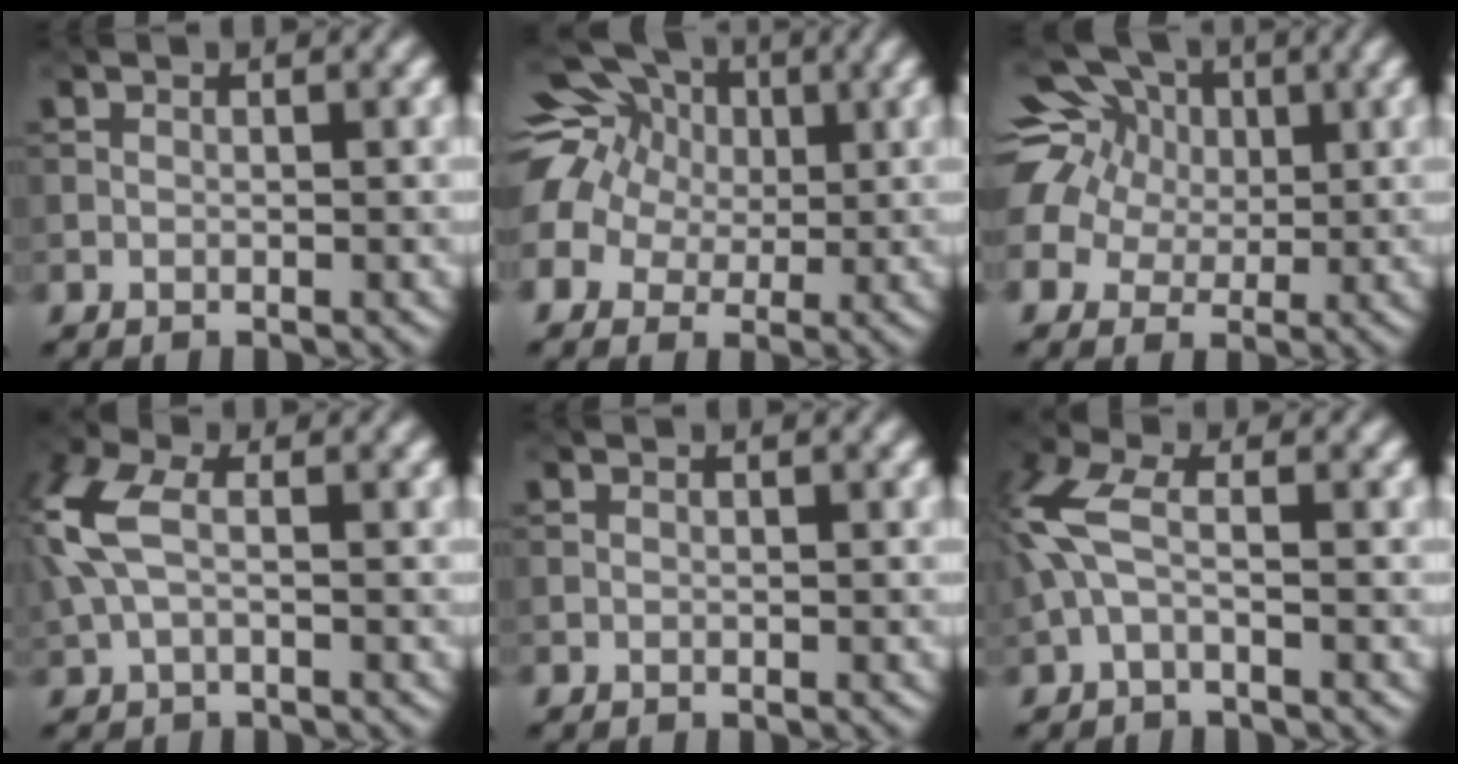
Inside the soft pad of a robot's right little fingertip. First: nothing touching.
{"total": 13.5, "force": [4.8, 10.6, 6.8], "torque": [-0.164, 0.047, 0.054]}
{"total": 12.5, "force": [5.7, 8.6, 6.9], "torque": [-0.149, 0.048, 0.054]}
{"total": 5.5, "force": [0.7, 3.2, 4.5], "torque": [-0.129, 0.014, 0.003]}
{"total": 0.0}
{"total": 4.5, "force": [-0.2, 2.0, 4.0], "torque": [-0.114, 0.015, -0.016]}